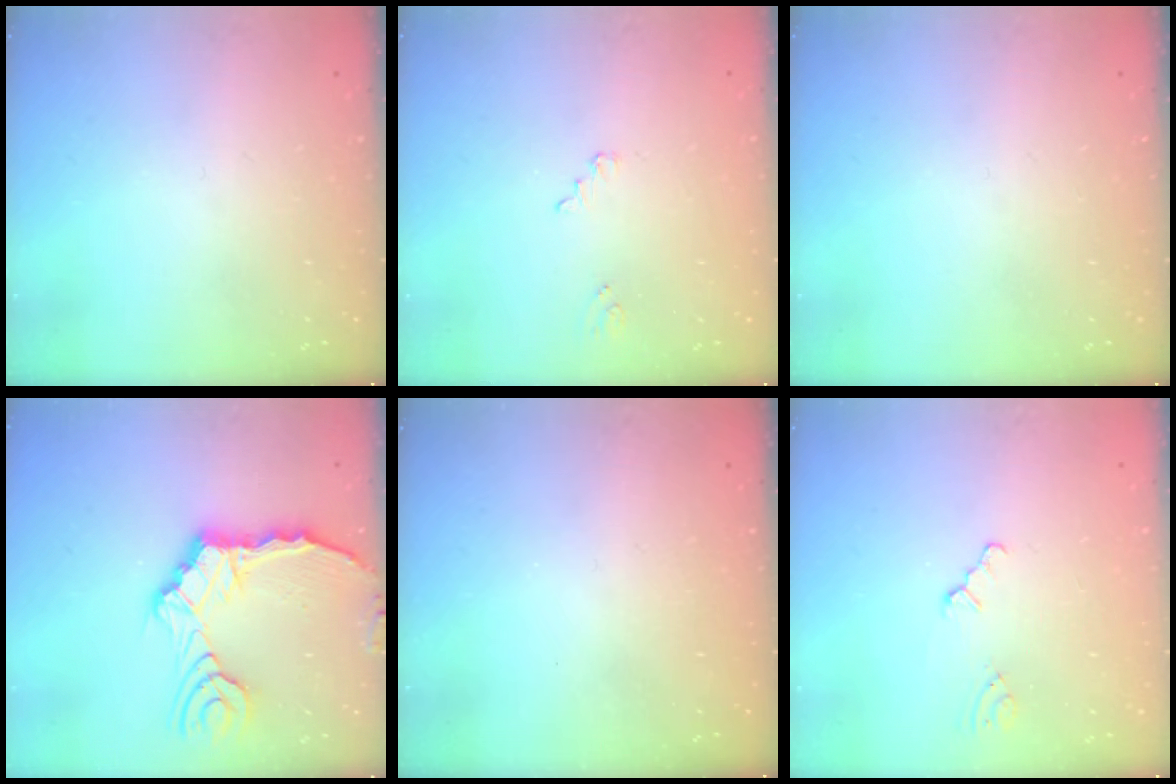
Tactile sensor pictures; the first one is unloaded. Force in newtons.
{"total": 1.0, "press": 1.0, "slide": 0.1}
{"total": 0.0}
{"total": 12.2, "press": 12.0, "slide": 1.7}
{"total": 0.0}
{"total": 0.6, "press": 0.6, "slide": 0.2}